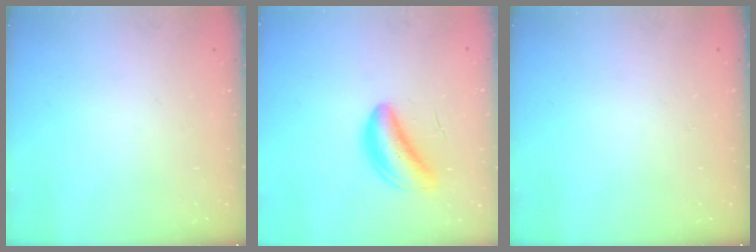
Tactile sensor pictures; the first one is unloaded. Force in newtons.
{"total": 5.4, "press": 5.0, "slide": 1.9}
{"total": 0.0}